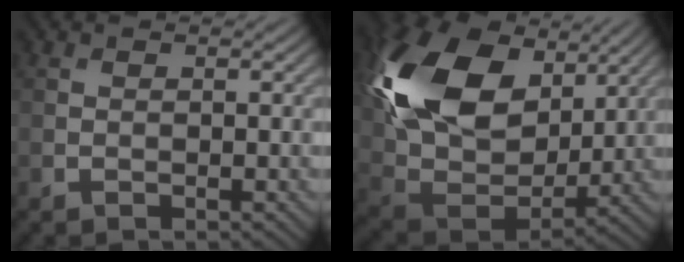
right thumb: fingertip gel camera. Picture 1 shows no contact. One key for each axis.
{"total": 18.3, "fx": 6.7, "fy": 12.2, "fz": 11.9, "tx": -0.284, "ty": 0.014, "tz": 0.133}